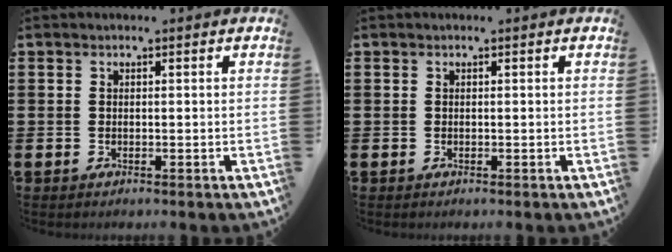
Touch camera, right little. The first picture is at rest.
{"total": 0.0}